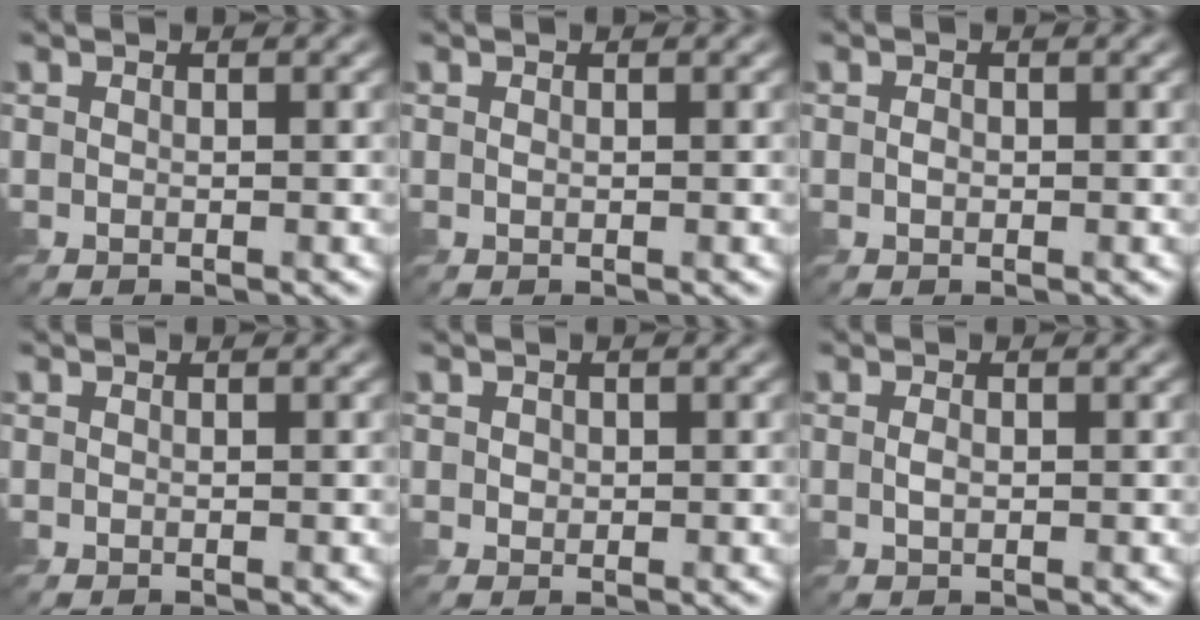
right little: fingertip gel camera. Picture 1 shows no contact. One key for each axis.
{"total": 0.0}
{"total": 0.6, "fx": -0.3, "fy": 0.5, "fz": 0.3, "tx": -0.006, "ty": -0.004, "tz": -0.006}
{"total": 0.0}
{"total": 0.8, "fx": 0.2, "fy": 0.7, "fz": 0.1, "tx": -0.002, "ty": -0.002, "tz": 0.004}
{"total": 0.8, "fx": -0.3, "fy": 0.4, "fz": 0.6, "tx": -0.015, "ty": -0.002, "tz": -0.005}